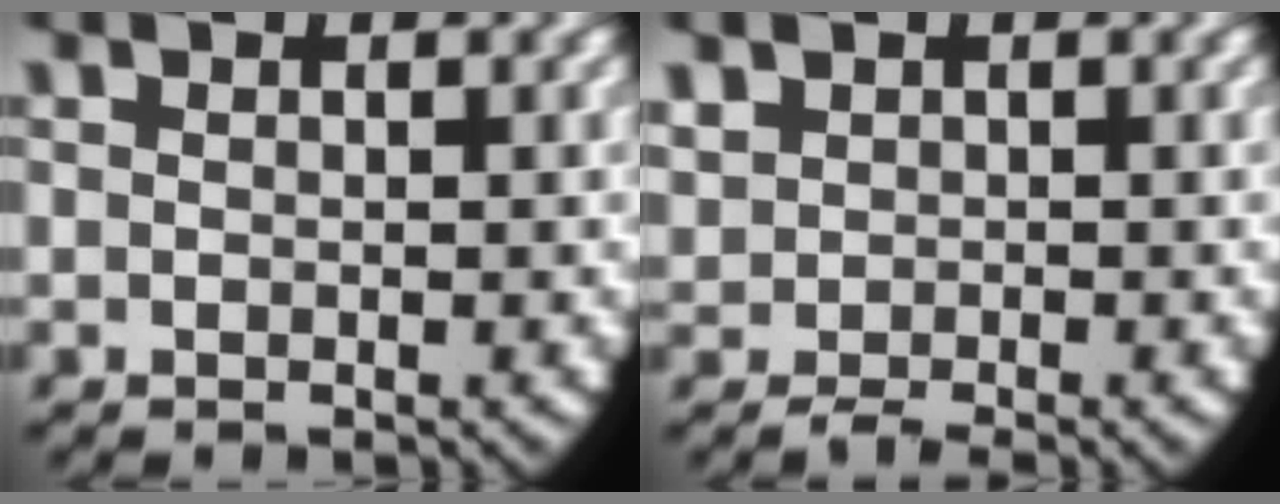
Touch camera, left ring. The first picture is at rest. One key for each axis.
{"total": 2.4, "fx": -0.1, "fy": 2.1, "fz": 1.2, "tx": -0.039, "ty": -0.016, "tz": 0.010}